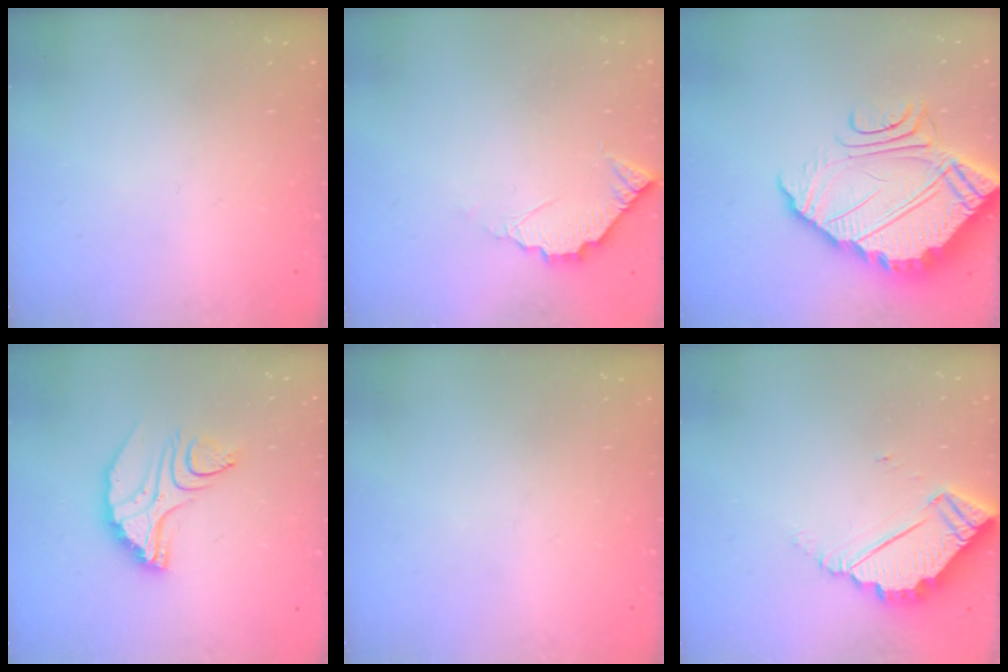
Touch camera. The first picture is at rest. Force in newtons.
{"total": 4.5, "press": 4.4, "slide": 0.3}
{"total": 13.8, "press": 13.7, "slide": 1.1}
{"total": 10.4, "press": 10.3, "slide": 0.8}
{"total": 0.0}
{"total": 5.3, "press": 5.3, "slide": 0.2}